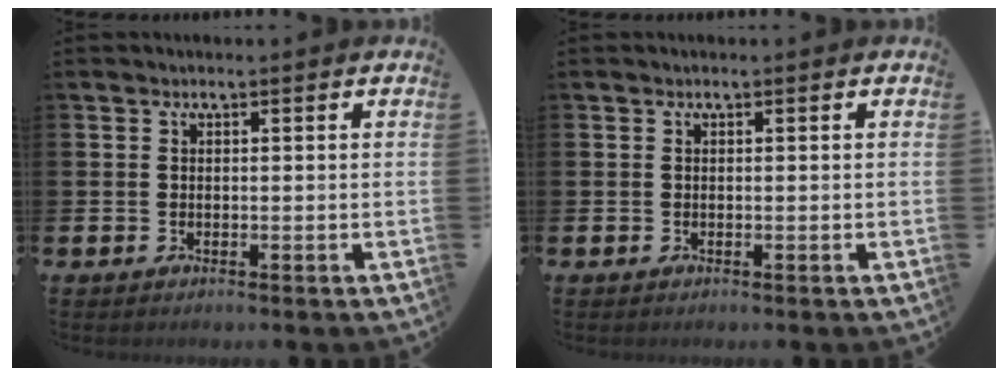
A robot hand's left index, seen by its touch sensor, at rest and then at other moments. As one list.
[{"total": 0.0}]